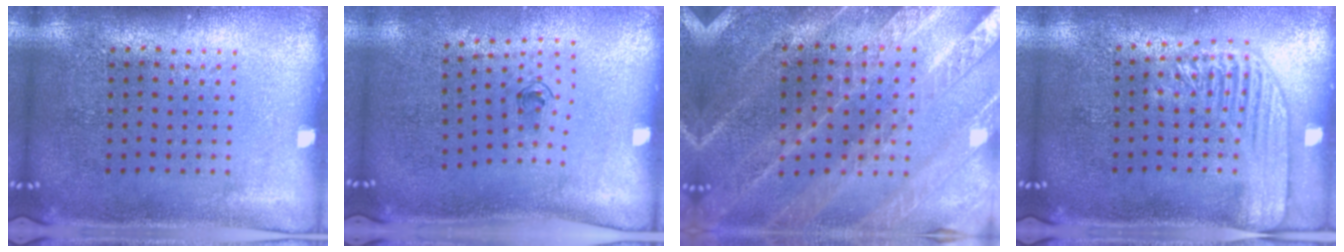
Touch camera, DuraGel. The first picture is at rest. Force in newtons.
{"total": 0.7, "press": 0.4, "slide": 0.6}
{"total": 2.4, "press": 2.4, "slide": 0.4}
{"total": 2.1, "press": 1.9, "slide": 0.9}